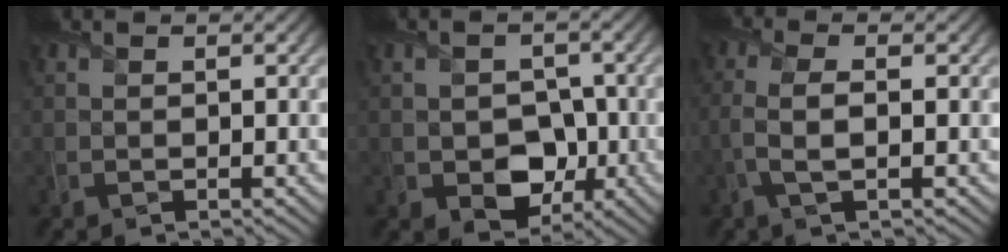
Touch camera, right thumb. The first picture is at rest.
{"total": 5.8, "force": [-1.7, 4.4, 3.3], "torque": [-0.064, -0.015, -0.025]}
{"total": 3.4, "force": [-0.7, 1.1, 3.2], "torque": [-0.084, 0.003, -0.020]}